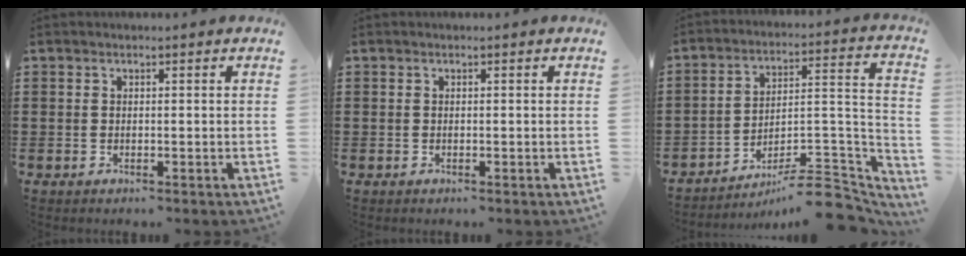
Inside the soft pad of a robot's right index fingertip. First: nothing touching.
{"total": 0.0}
{"total": 8.1, "force": [-6.6, 1.6, 4.5], "torque": [-0.062, 0.008, -0.127]}